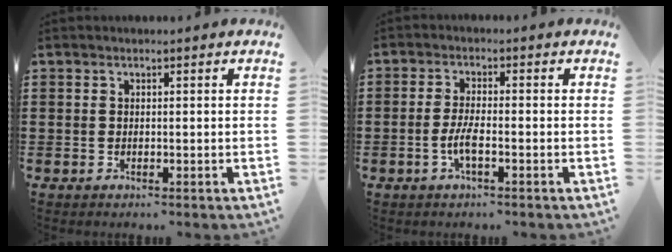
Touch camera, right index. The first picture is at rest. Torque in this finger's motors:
{"motor_torque": [2.14, 0.00, 0.12, 0.03]}